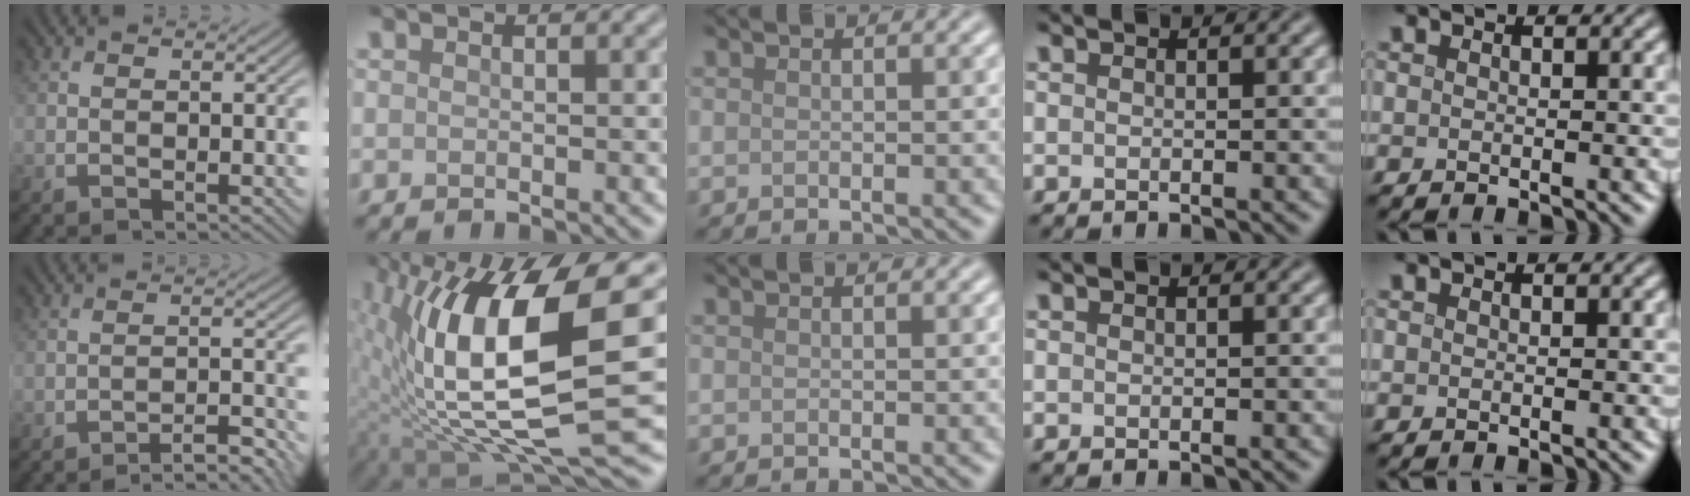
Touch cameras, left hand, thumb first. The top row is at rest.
{"thumb": {"total": 4.9, "force": [-4.2, 0.4, 2.5], "torque": [-0.034, 0.021, -0.067]}, "index": {"total": 15.3, "force": [1.2, 5.3, 14.3], "torque": [-0.269, -0.012, 0.022]}}